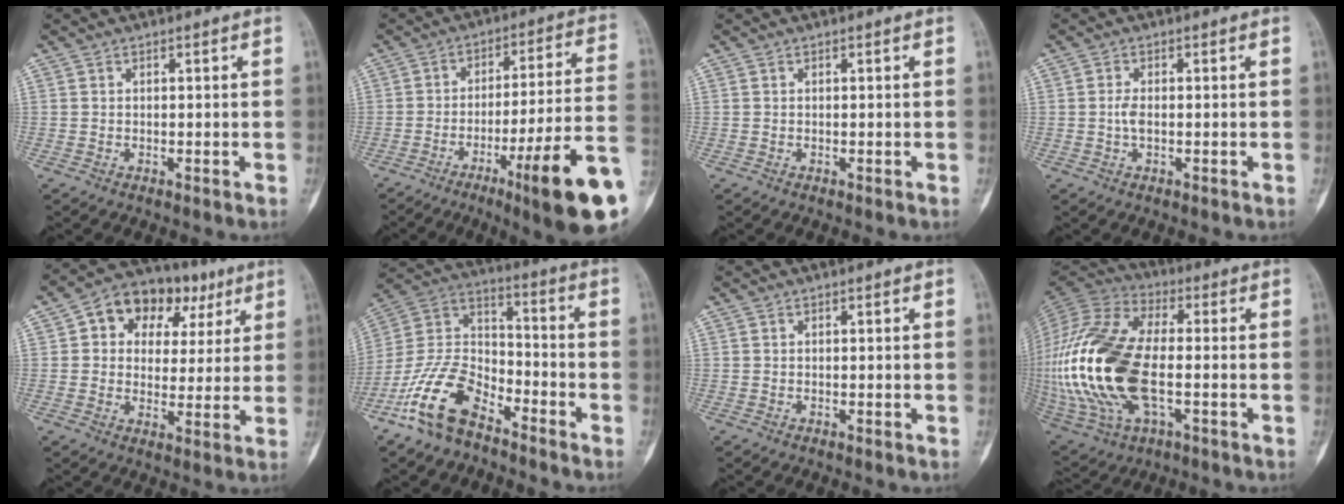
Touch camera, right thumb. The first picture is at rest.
{"total": 19.5, "force": [-8.0, 1.4, 17.7], "torque": [-0.223, 0.026, -0.117]}
{"total": 0.0}
{"total": 1.9, "force": [-0.3, 0.8, 1.7], "torque": [-0.038, 0.000, -0.007]}
{"total": 14.7, "force": [5.7, 10.9, 8.1], "torque": [-0.062, 0.017, 0.082]}
{"total": 15.4, "force": [-9.9, 7.7, 8.9], "torque": [-0.169, 0.068, -0.198]}
{"total": 0.0}
{"total": 29.8, "force": [-3.7, 15.1, 25.4], "torque": [-0.616, -0.011, -0.062]}